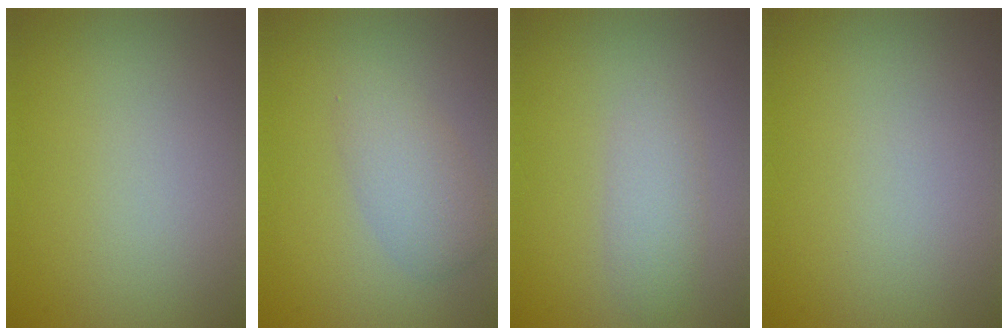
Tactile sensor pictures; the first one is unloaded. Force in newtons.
{"total": 2.9, "press": 2.9, "slide": 0.1}
{"total": 2.0, "press": 2.0, "slide": 0.0}
{"total": 0.0}